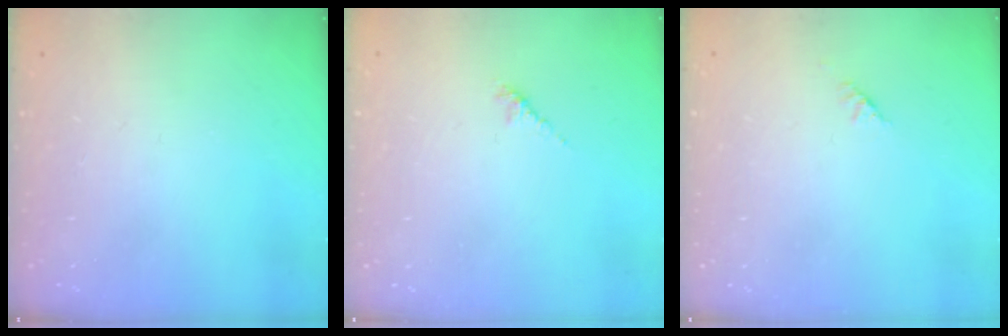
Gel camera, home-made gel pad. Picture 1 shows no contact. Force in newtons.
{"total": 2.6, "press": 2.4, "slide": 0.7}
{"total": 1.4, "press": 1.3, "slide": 0.5}